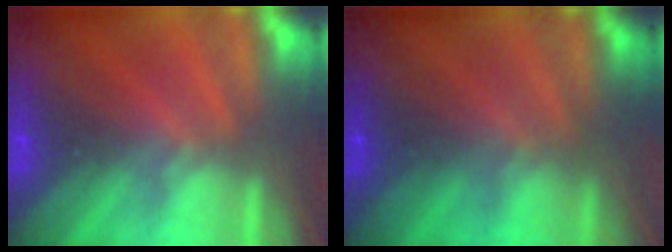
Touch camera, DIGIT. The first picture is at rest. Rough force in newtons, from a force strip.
{"total": 1.8}